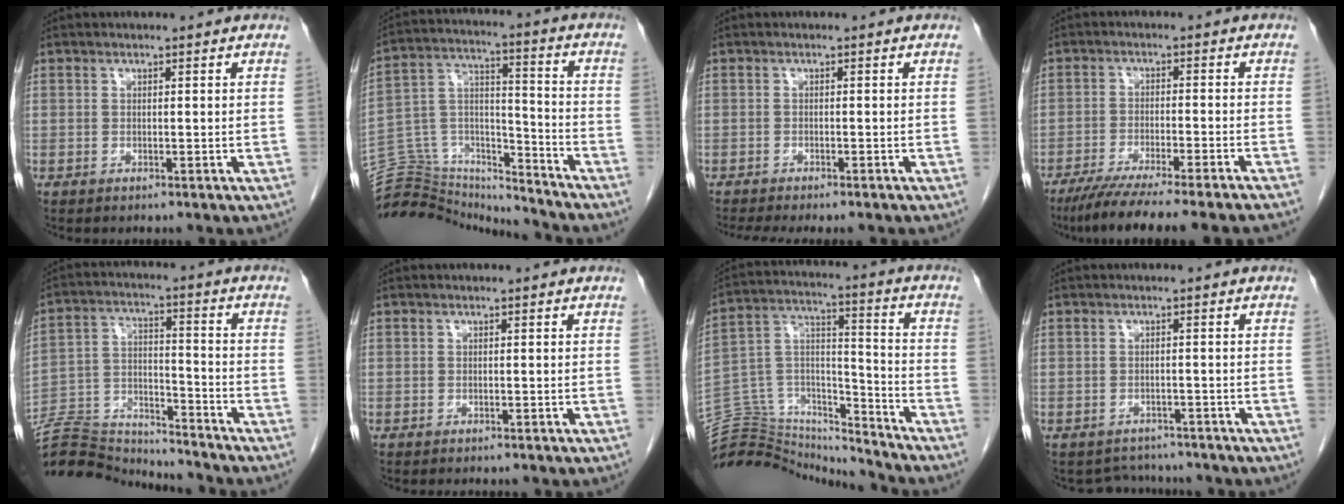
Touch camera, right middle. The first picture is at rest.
{"total": 17.6, "force": [-17.1, 3.3, 1.9], "torque": [-0.041, 0.066, -0.275]}
{"total": 6.7, "force": [-5.7, 0.7, 3.4], "torque": [-0.043, -0.009, -0.084]}
{"total": 14.4, "force": [-12.3, -0.8, 7.4], "torque": [-0.097, -0.042, -0.188]}
{"total": 16.3, "force": [-16.1, 1.2, 2.5], "torque": [-0.048, 0.019, -0.266]}
{"total": 1.2, "force": [-1.1, 0.4, 0.4], "torque": [-0.009, -0.003, -0.012]}
{"total": 19.3, "force": [-18.9, 3.3, 2.0], "torque": [-0.041, 0.062, -0.305]}
{"total": 3.9, "force": [-3.5, 1.5, -0.4], "torque": [0.003, 0.008, -0.048]}